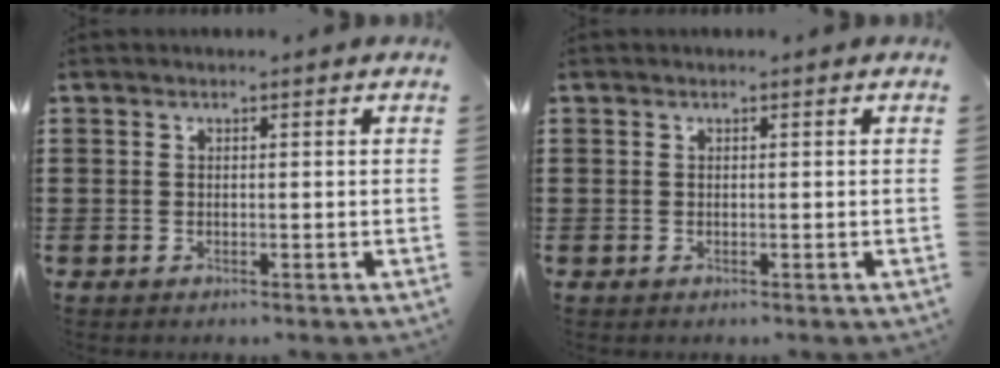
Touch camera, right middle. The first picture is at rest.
{"total": 0.0}